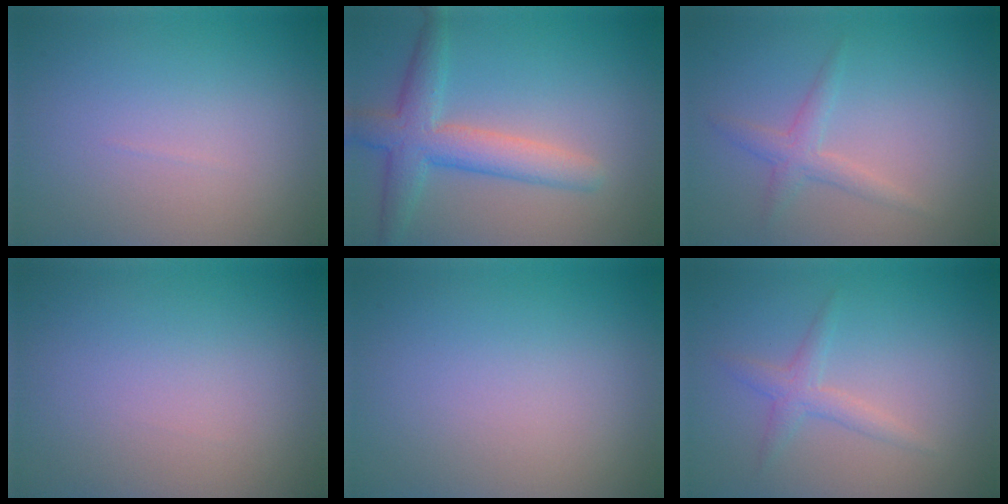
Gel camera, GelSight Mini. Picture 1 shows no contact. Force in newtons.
{"total": 4.7, "press": 4.7, "slide": 0.1}
{"total": 1.8, "press": 1.8, "slide": 0.1}
{"total": 0.0}
{"total": 0.0}
{"total": 1.8, "press": 1.8, "slide": 0.1}